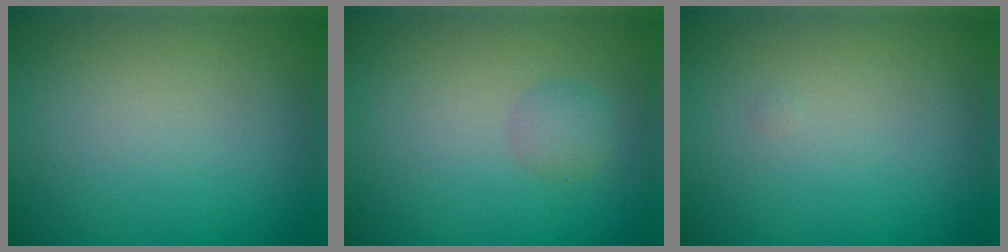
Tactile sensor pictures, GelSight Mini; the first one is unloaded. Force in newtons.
{"total": 1.4, "press": 1.4, "slide": 0.0}
{"total": 0.0}